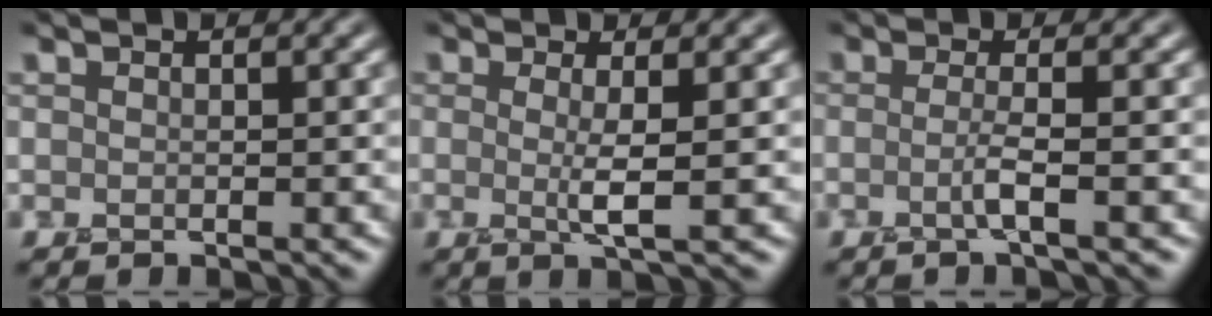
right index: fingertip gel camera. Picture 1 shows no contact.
{"total": 2.3, "force": [0.0, 0.3, 2.3], "torque": [-0.043, -0.008, -0.006]}
{"total": 1.9, "force": [-0.6, 0.2, 1.8], "torque": [-0.032, -0.005, -0.020]}